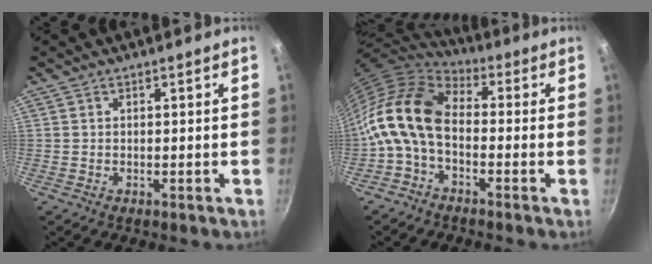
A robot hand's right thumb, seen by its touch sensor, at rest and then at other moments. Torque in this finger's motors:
{"motor_torque": [1.68, 3.32, 1.29, -1.35, 0.24]}